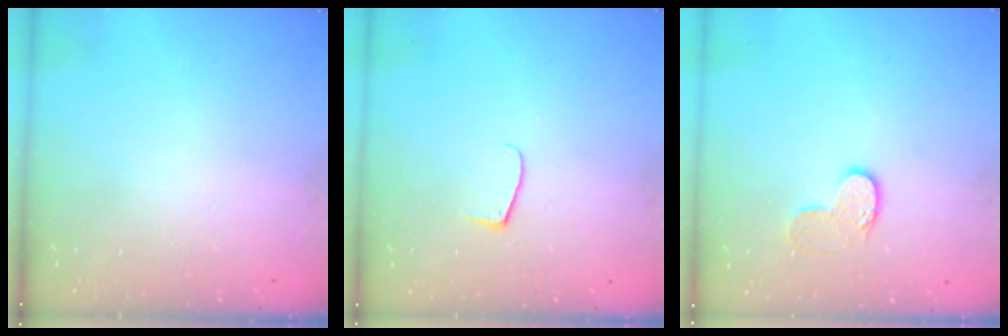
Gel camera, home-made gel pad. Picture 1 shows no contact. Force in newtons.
{"total": 6.3, "press": 6.2, "slide": 0.8}
{"total": 7.4, "press": 7.4, "slide": 0.2}